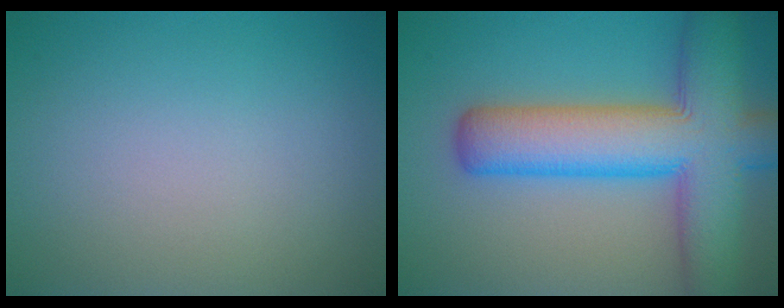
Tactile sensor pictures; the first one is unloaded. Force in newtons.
{"total": 11.3, "press": 11.3, "slide": 0.5}